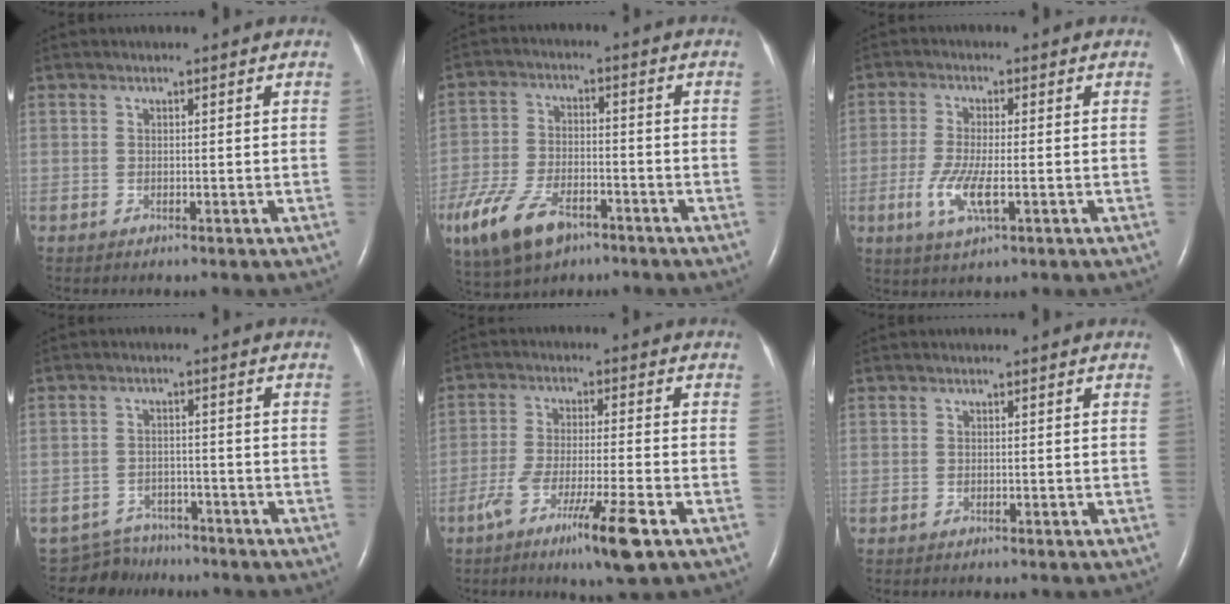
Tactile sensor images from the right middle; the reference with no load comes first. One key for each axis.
{"total": 13.6, "fx": -8.2, "fy": 6.6, "fz": 8.6, "tx": -0.195, "ty": -0.011, "tz": -0.145}
{"total": 6.0, "fx": -1.8, "fy": 1.2, "fz": 5.6, "tx": -0.124, "ty": -0.013, "tz": -0.032}
{"total": 5.3, "fx": -4.8, "fy": 1.9, "fz": -1.1, "tx": 0.014, "ty": 0.007, "tz": -0.079}
{"total": 10.1, "fx": -5.5, "fy": -0.1, "fz": 8.4, "tx": -0.155, "ty": -0.025, "tz": -0.096}
{"total": 0.0}